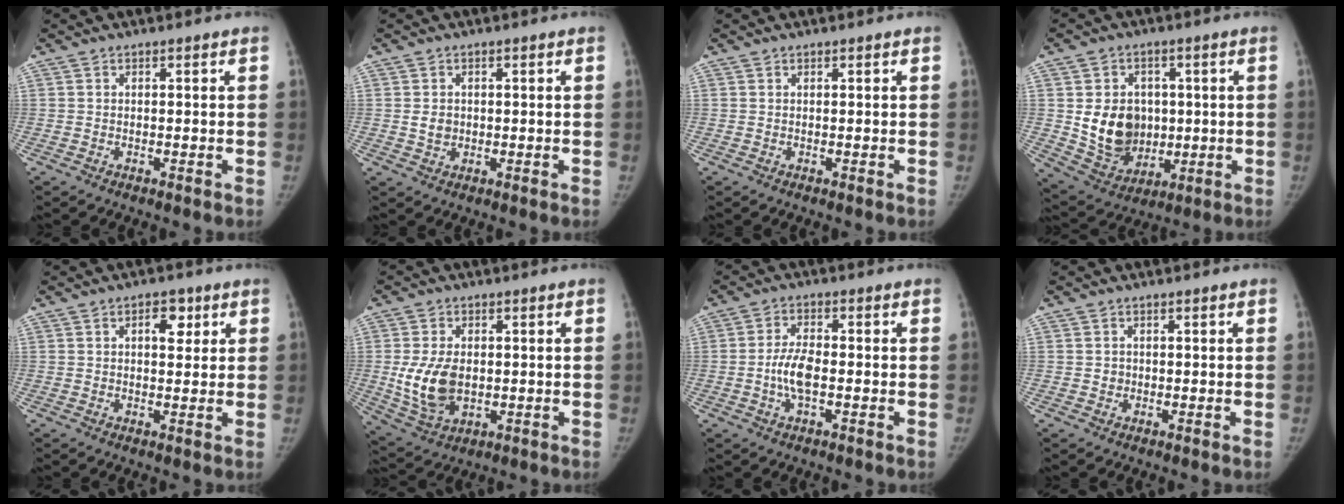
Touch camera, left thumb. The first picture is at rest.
{"total": 2.4, "force": [0.1, 2.1, 1.2], "torque": [-0.005, 0.002, 0.005]}
{"total": 0.0}
{"total": 12.6, "force": [0.6, 10.4, 7.1], "torque": [-0.073, -0.011, 0.030]}
{"total": 4.4, "force": [1.8, 2.6, 3.1], "torque": [-0.023, -0.003, 0.021]}
{"total": 10.4, "force": [-0.3, 6.9, 7.7], "torque": [-0.134, -0.006, 0.008]}
{"total": 5.6, "force": [-1.2, 2.5, 4.8], "torque": [-0.094, 0.012, -0.026]}
{"total": 1.1, "force": [-0.1, 1.1, 0.1], "torque": [0.010, 0.004, -0.002]}